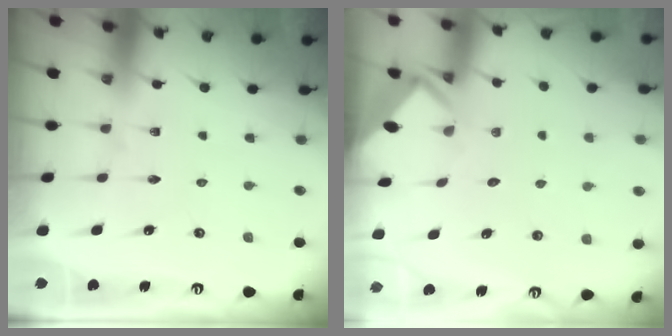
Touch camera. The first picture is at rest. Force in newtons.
{"total": 3.3, "press": 3.3, "slide": 0.2}